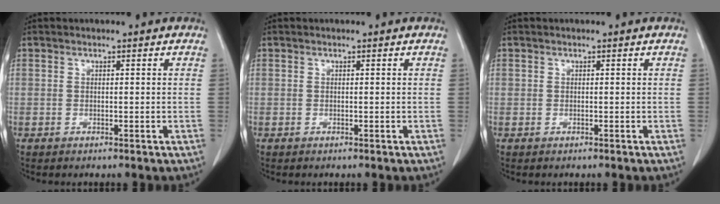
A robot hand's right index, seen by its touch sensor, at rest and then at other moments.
{"total": 0.0}
{"total": 0.0}